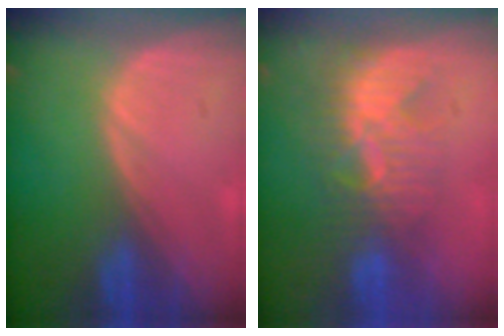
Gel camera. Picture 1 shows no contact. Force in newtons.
{"total": 8.6, "press": 7.5, "slide": 4.0}